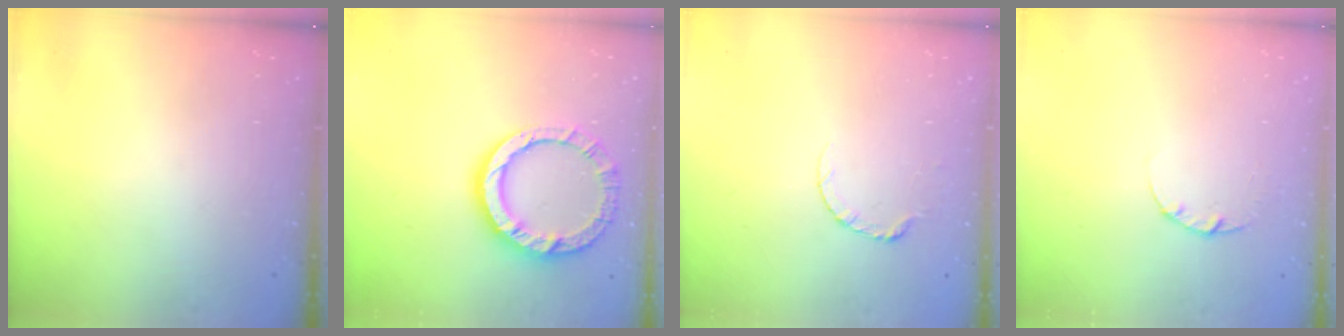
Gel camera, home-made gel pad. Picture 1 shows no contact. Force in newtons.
{"total": 13.3, "press": 13.2, "slide": 1.4}
{"total": 3.9, "press": 3.8, "slide": 0.5}
{"total": 2.2, "press": 2.2, "slide": 0.3}